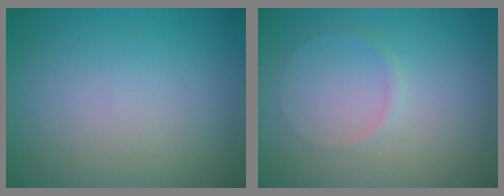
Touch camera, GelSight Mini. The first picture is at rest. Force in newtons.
{"total": 0.7, "press": 0.7, "slide": 0.1}